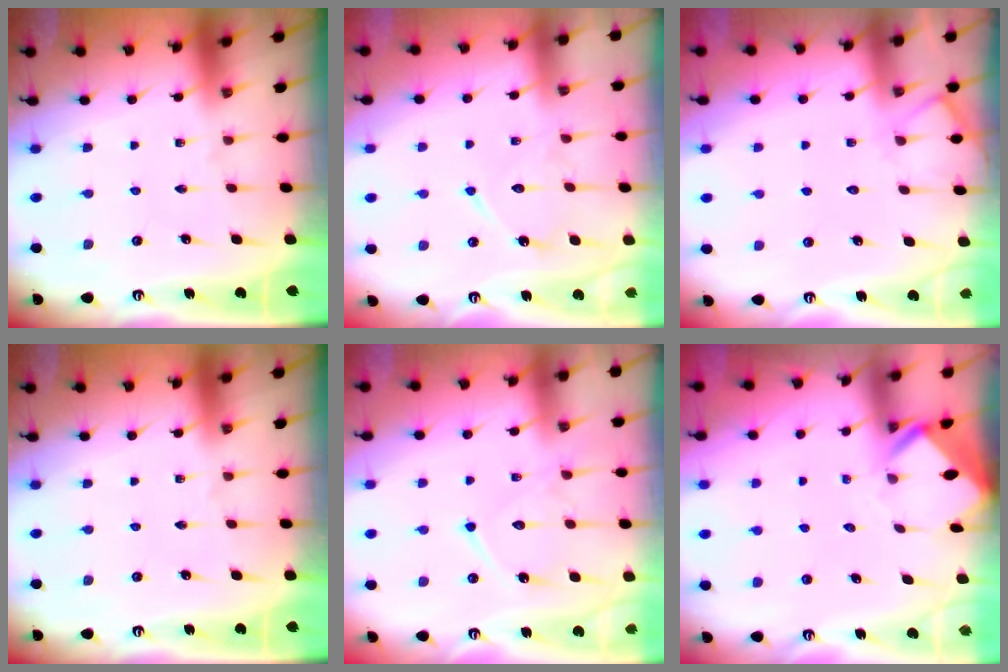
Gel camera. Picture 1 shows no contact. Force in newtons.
{"total": 10.5, "press": 10.5, "slide": 0.3}
{"total": 5.6, "press": 5.6, "slide": 0.7}
{"total": 0.0}
{"total": 13.3, "press": 13.3, "slide": 1.1}
{"total": 2.8, "press": 2.8, "slide": 0.2}